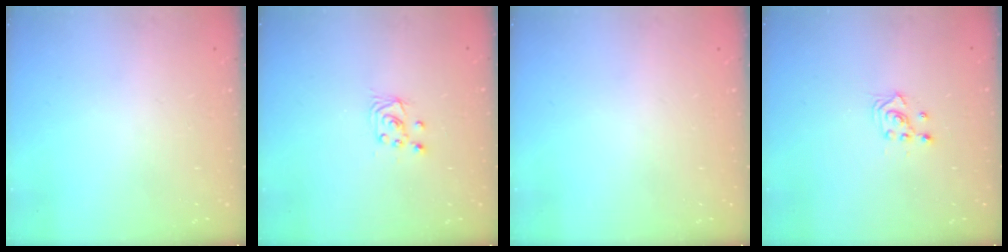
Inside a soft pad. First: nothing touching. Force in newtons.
{"total": 3.0, "press": 3.0, "slide": 0.3}
{"total": 0.0}
{"total": 2.9, "press": 2.9, "slide": 0.2}